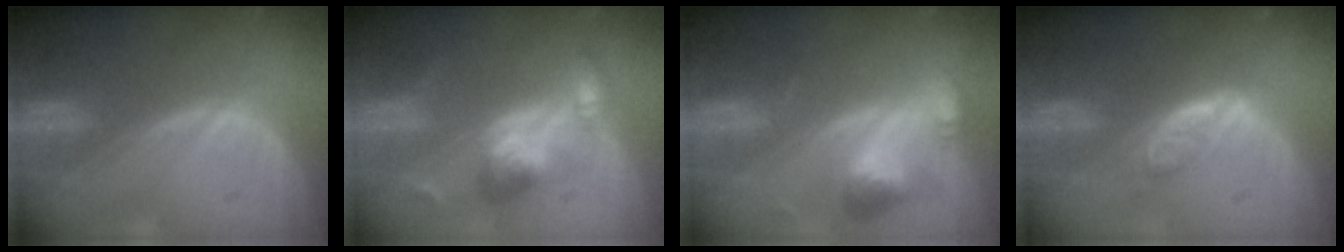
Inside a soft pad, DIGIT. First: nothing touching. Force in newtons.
{"total": 5.8, "press": 5.8, "slide": 0.2}
{"total": 6.5, "press": 6.0, "slide": 2.5}
{"total": 4.9, "press": 4.2, "slide": 2.4}